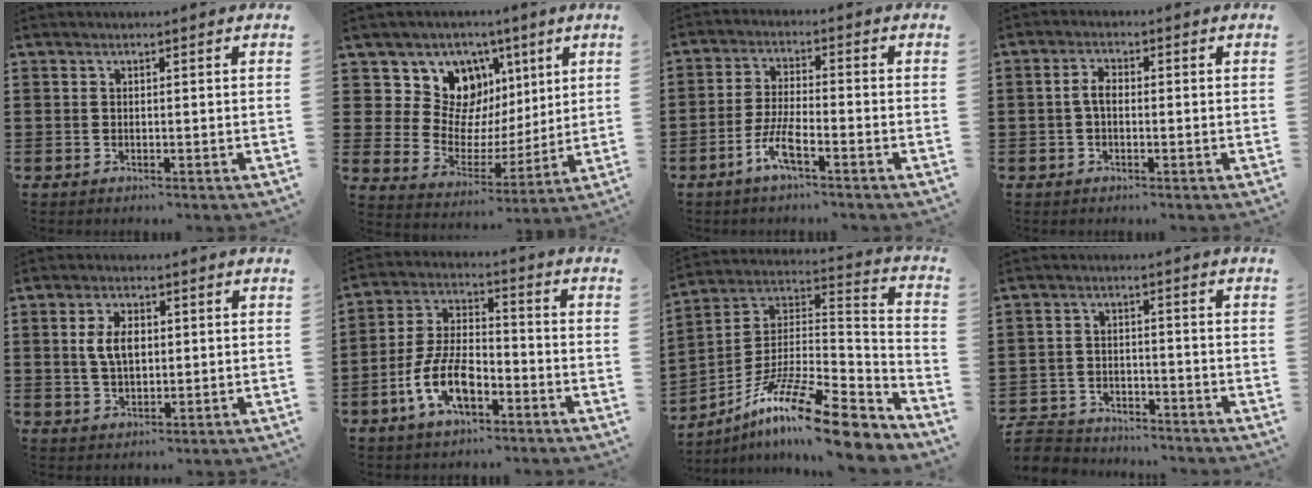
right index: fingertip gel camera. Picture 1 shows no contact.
{"total": 11.0, "force": [5.2, 8.9, 3.9], "torque": [-0.109, -0.035, 0.102]}
{"total": 5.6, "force": [-3.3, 1.0, 4.4], "torque": [-0.103, -0.007, -0.066]}
{"total": 2.7, "force": [-0.4, 1.4, 2.3], "torque": [-0.052, 0.001, -0.010]}
{"total": 5.1, "force": [0.8, 2.9, 4.1], "torque": [-0.086, 0.006, 0.008]}
{"total": 9.3, "force": [-4.2, 4.4, 7.1], "torque": [-0.171, 0.000, -0.085]}
{"total": 15.6, "force": [-11.0, 2.5, 10.8], "torque": [-0.194, 0.024, -0.199]}
{"total": 4.4, "force": [-4.2, 1.1, 0.1], "torque": [-0.019, 0.003, -0.092]}